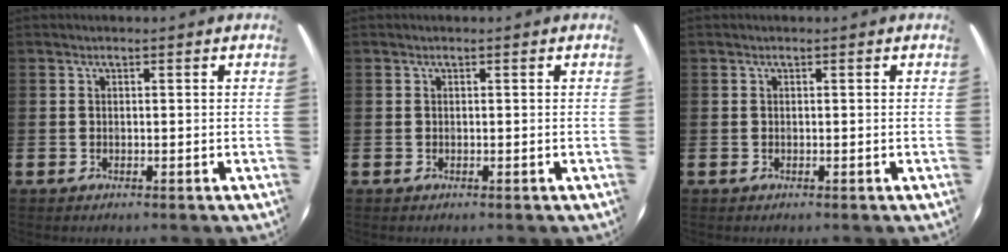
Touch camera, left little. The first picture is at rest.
{"total": 0.0}
{"total": 0.0}